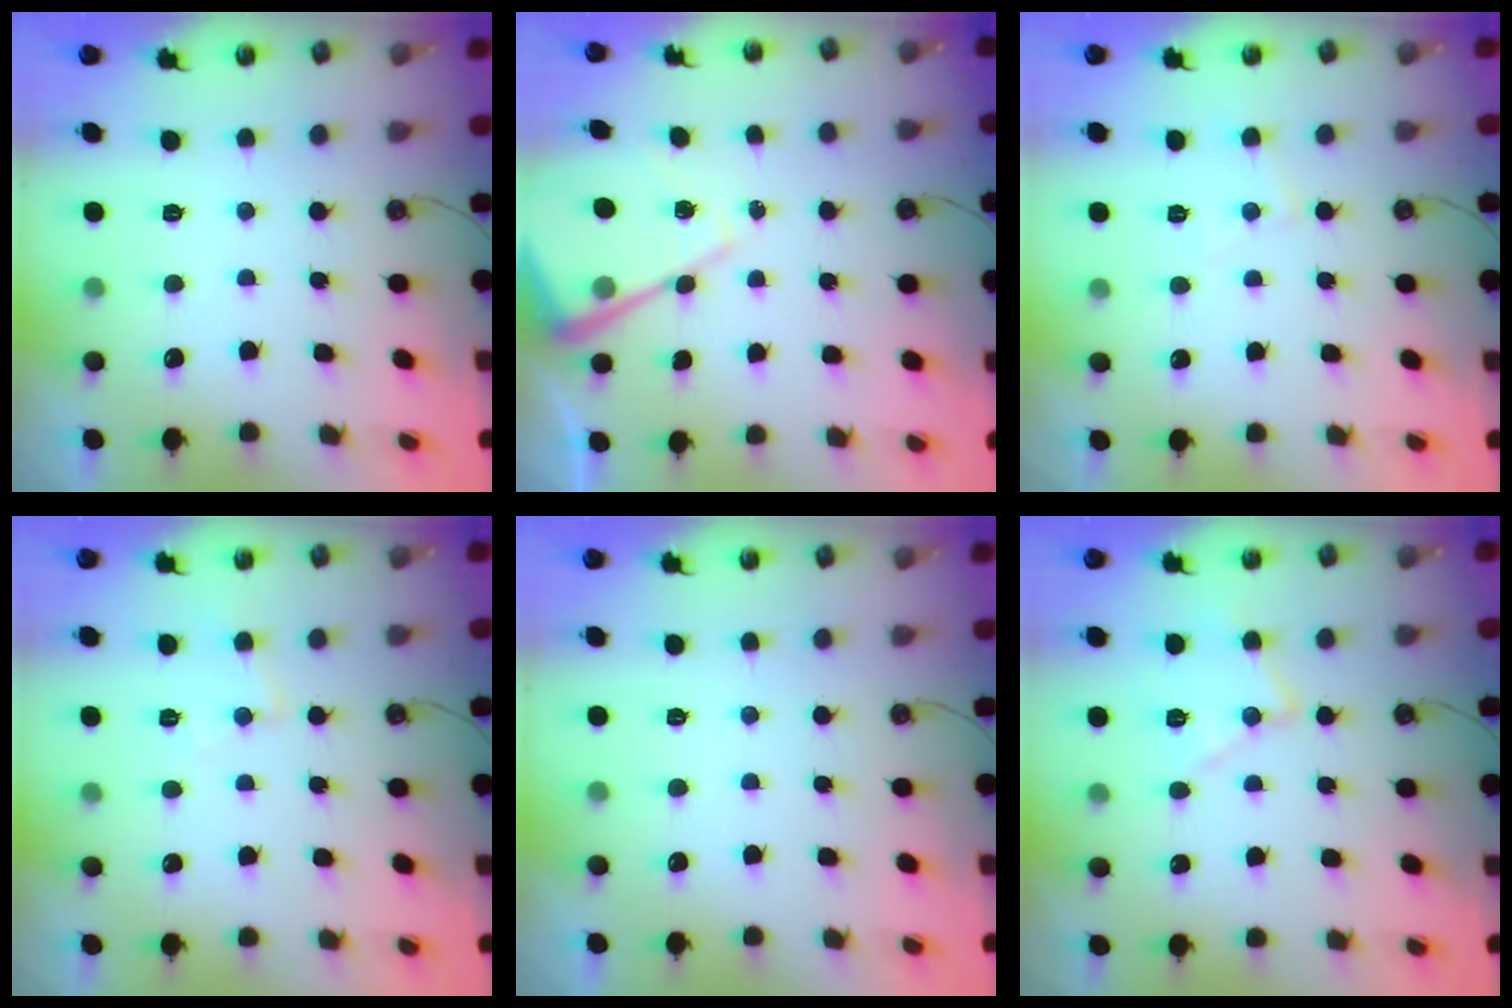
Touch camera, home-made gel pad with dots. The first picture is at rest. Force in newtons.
{"total": 10.8, "press": 10.8, "slide": 0.9}
{"total": 5.0, "press": 4.9, "slide": 0.7}
{"total": 5.1, "press": 5.1, "slide": 0.5}
{"total": 0.0}
{"total": 11.6, "press": 11.6, "slide": 0.7}